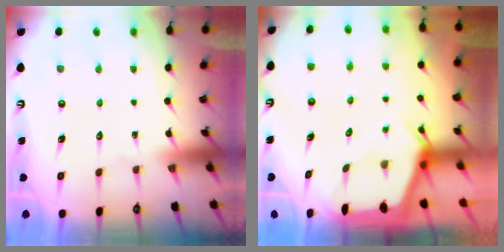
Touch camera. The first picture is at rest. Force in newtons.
{"total": 2.4, "press": 2.4, "slide": 0.3}